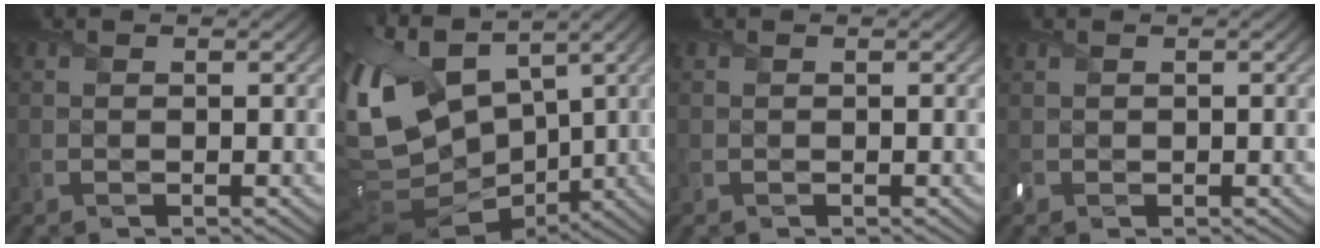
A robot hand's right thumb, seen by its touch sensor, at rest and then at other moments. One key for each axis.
{"total": 16.3, "fx": 2.6, "fy": 10.2, "fz": 12.4, "tx": -0.294, "ty": -0.013, "tz": 0.077}
{"total": 0.0}
{"total": 0.6, "fx": 0.2, "fy": 0.5, "fz": 0.2, "tx": -0.010, "ty": 0.002, "tz": 0.007}